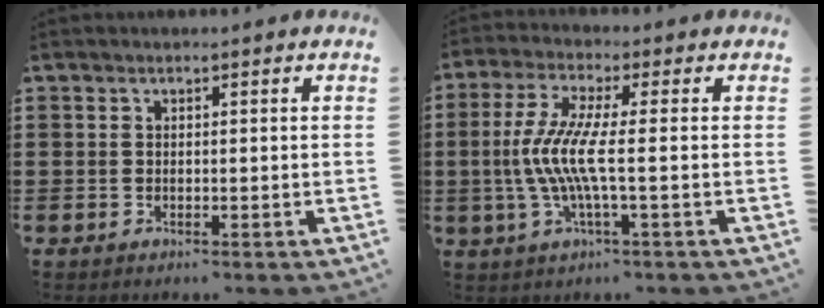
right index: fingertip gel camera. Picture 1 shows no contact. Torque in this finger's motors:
{"motor_torque": [1.52, -0.36, 0.95, 0.21]}